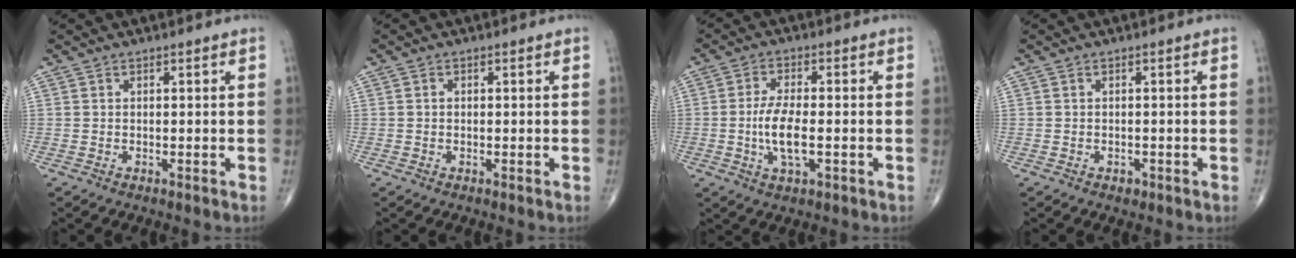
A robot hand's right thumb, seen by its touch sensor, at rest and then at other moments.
{"total": 0.5, "force": [0.0, 0.4, 0.3], "torque": [-0.004, 0.000, -0.001]}
{"total": 7.3, "force": [-1.2, 2.8, 6.6], "torque": [-0.137, 0.001, -0.024]}
{"total": 1.1, "force": [-0.6, 0.7, 0.6], "torque": [-0.006, 0.001, -0.007]}